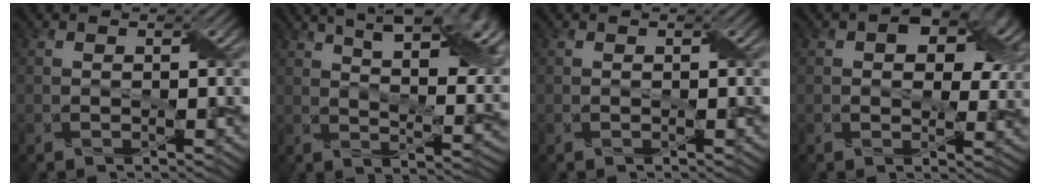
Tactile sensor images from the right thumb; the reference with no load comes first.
{"total": 14.7, "force": [7.6, 5.7, 11.2], "torque": [-0.166, 0.020, 0.108]}
{"total": 0.0}
{"total": 9.1, "force": [3.3, 5.7, 6.2], "torque": [-0.084, -0.004, 0.051]}